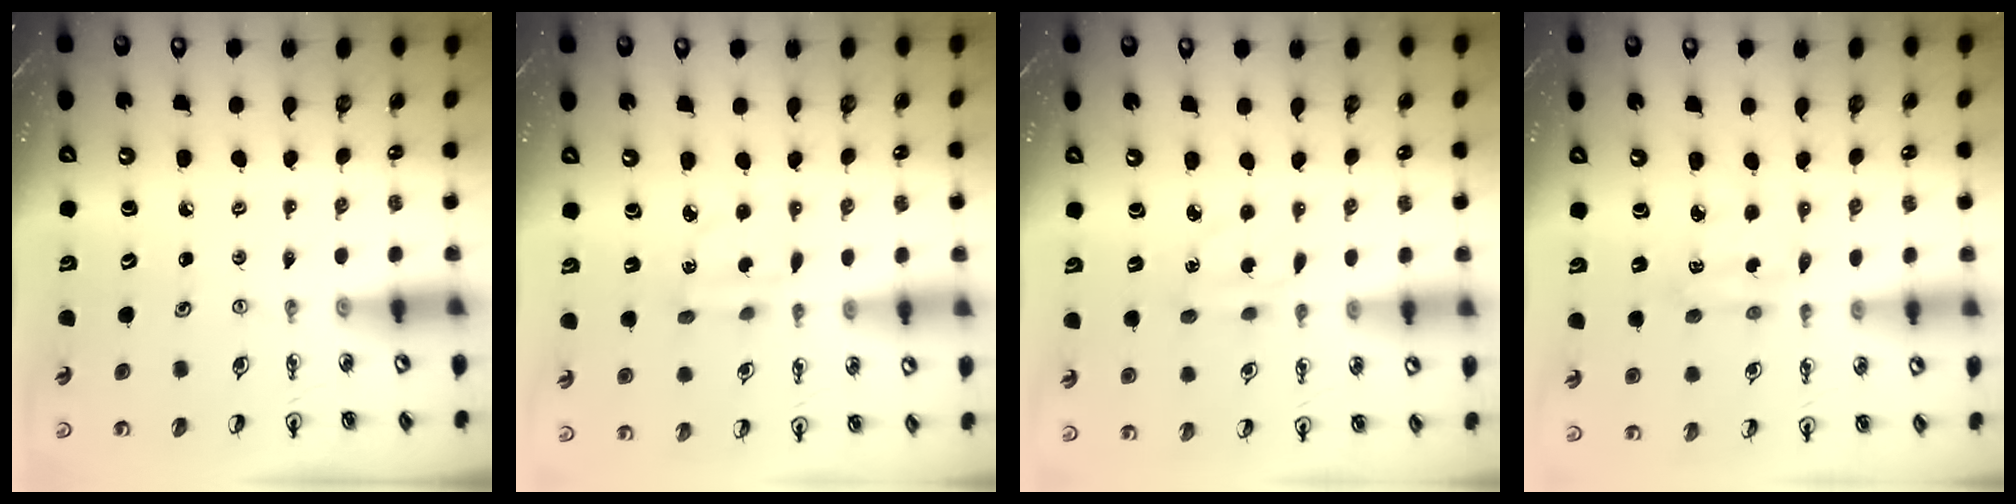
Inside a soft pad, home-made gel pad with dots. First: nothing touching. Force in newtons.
{"total": 2.7, "press": 2.7, "slide": 0.2}
{"total": 3.3, "press": 3.3, "slide": 0.4}
{"total": 4.0, "press": 4.0, "slide": 0.2}